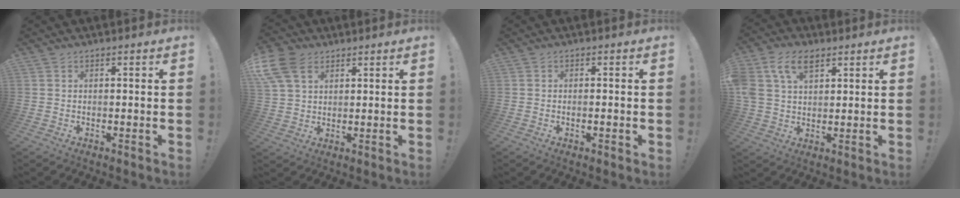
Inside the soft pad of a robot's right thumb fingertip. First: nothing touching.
{"total": 11.4, "force": [5.2, 7.7, 6.6], "torque": [-0.139, -0.016, 0.103]}
{"total": 1.2, "force": [-0.6, 0.2, 1.1], "torque": [-0.015, 0.000, -0.010]}
{"total": 10.7, "force": [5.2, 6.8, 6.4], "torque": [-0.133, -0.002, 0.105]}